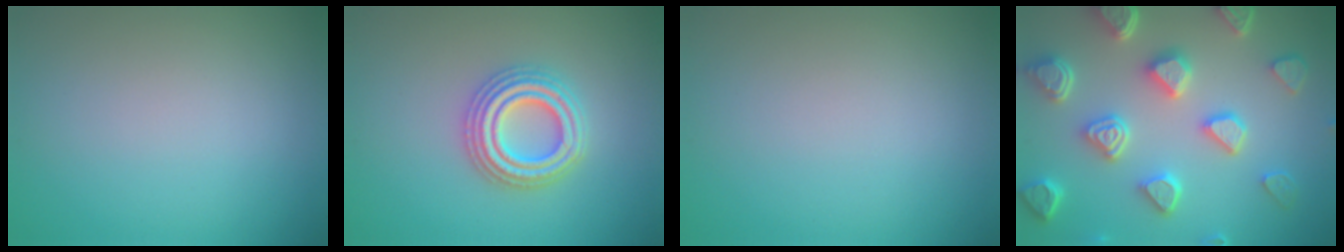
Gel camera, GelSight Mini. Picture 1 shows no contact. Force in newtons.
{"total": 4.4, "press": 4.4, "slide": 0.7}
{"total": 0.0}
{"total": 6.9, "press": 5.6, "slide": 4.1}